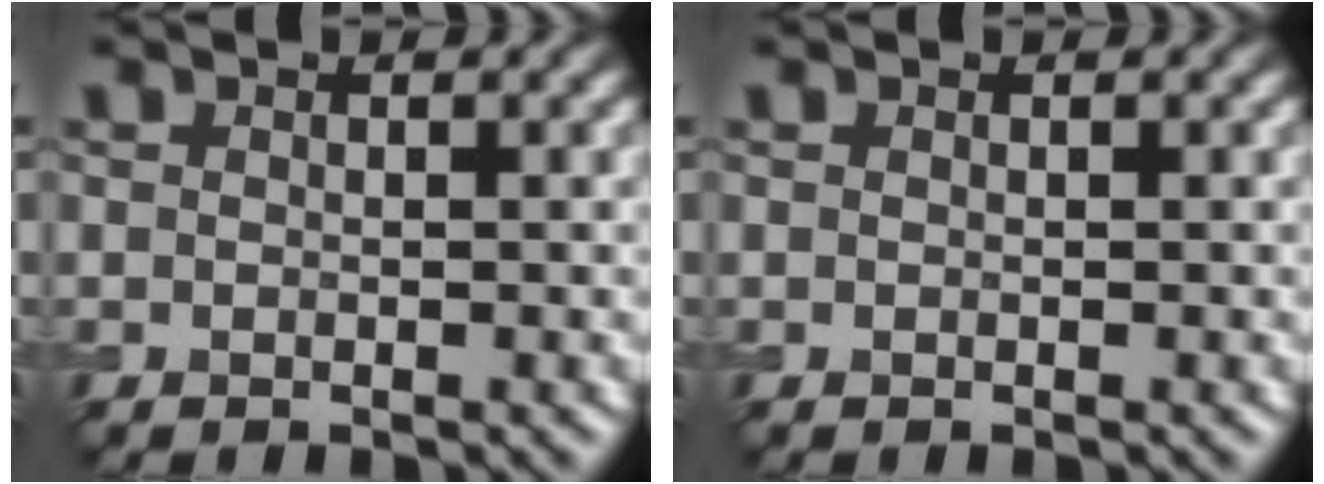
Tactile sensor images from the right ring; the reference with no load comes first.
{"total": 0.0}